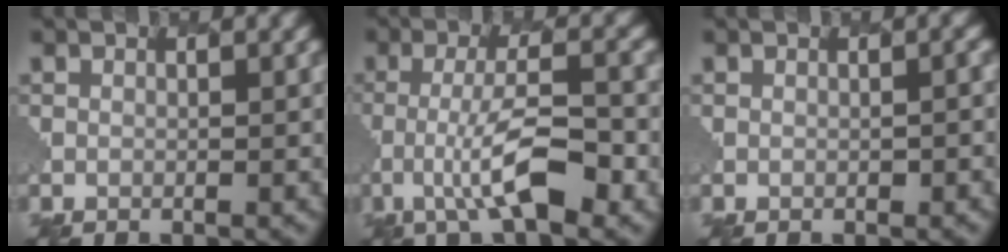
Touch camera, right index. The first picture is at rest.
{"total": 2.7, "force": [-1.4, -0.6, 2.2], "torque": [-0.071, 0.024, -0.061]}
{"total": 1.5, "force": [-0.2, 0.9, 1.1], "torque": [-0.006, -0.001, 0.004]}